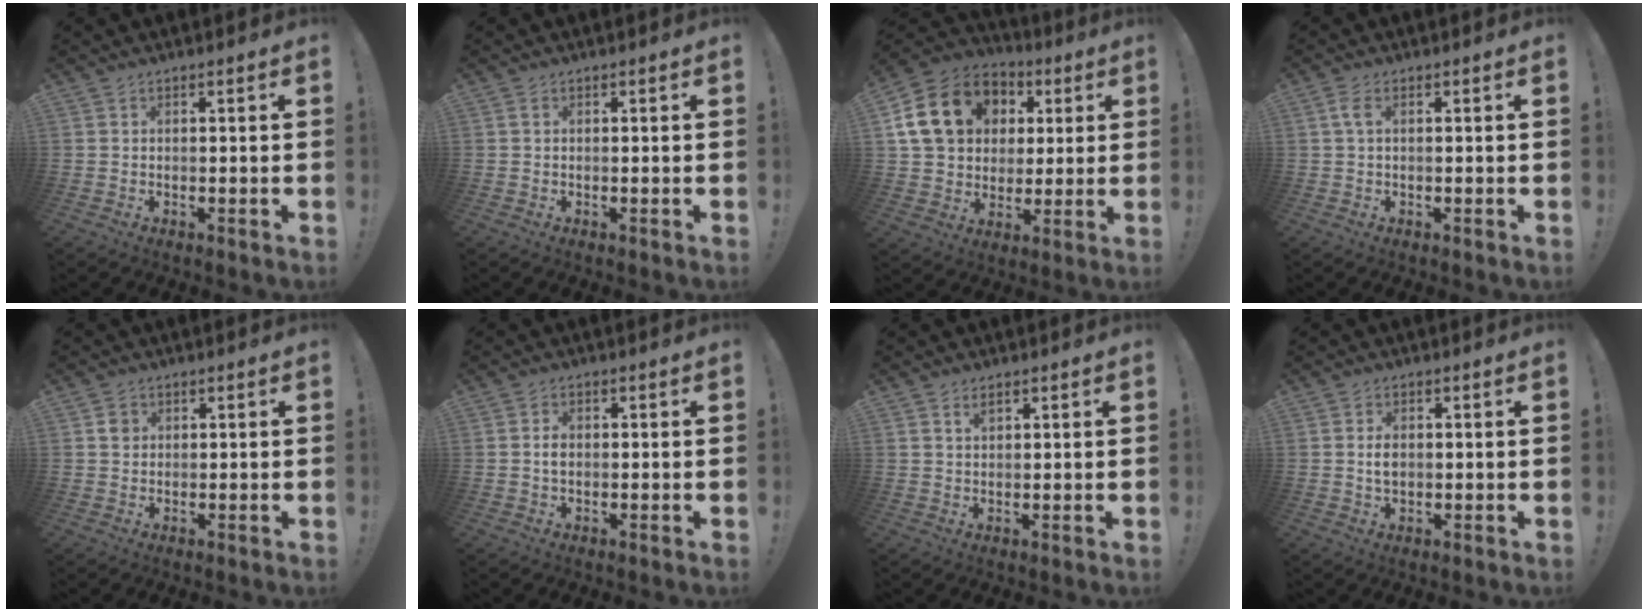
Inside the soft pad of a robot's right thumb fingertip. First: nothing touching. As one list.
[{"total": 0.8, "force": [0.2, 0.5, 0.6], "torque": [-0.008, 0.002, 0.003]}, {"total": 19.3, "force": [6.1, 15.2, 10.2], "torque": [-0.167, -0.005, 0.132]}, {"total": 2.8, "force": [0.6, 1.0, 2.6], "torque": [-0.055, 0.007, 0.013]}, {"total": 2.0, "force": [0.6, 1.9, 0.4], "torque": [0.011, -0.005, 0.008]}, {"total": 2.0, "force": [0.1, 1.5, 1.3], "torque": [-0.011, 0.001, -0.003]}, {"total": 2.1, "force": [1.3, 1.2, 1.2], "torque": [-0.009, -0.006, 0.022]}, {"total": 3.4, "force": [0.3, 2.3, 2.5], "torque": [-0.025, -0.002, 0.001]}]